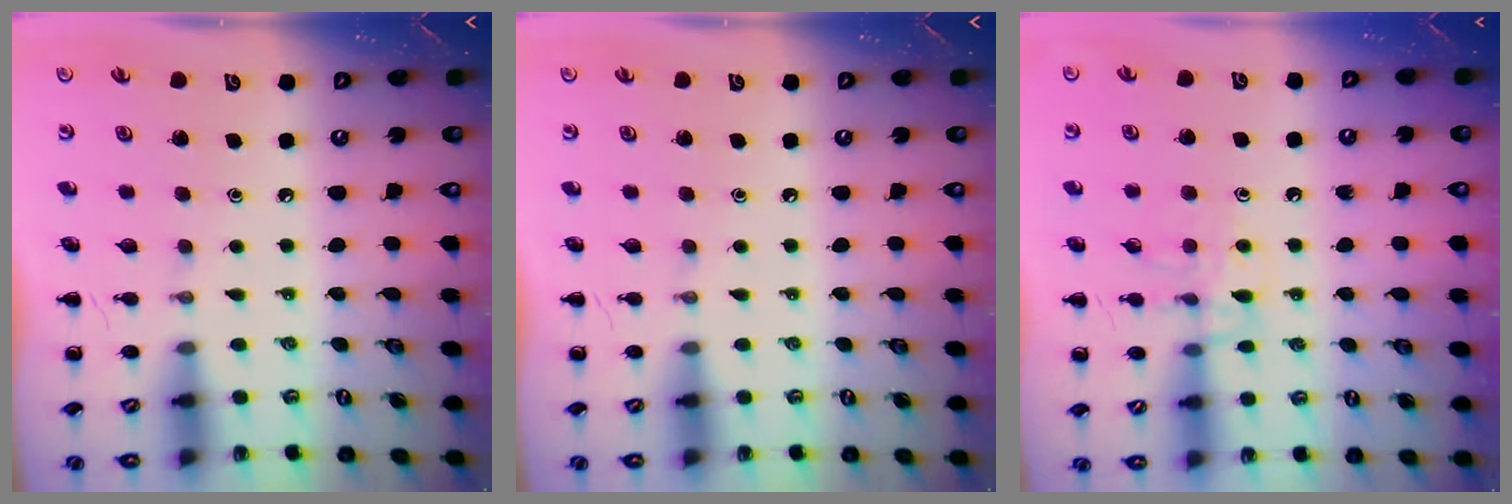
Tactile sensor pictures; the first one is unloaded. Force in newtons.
{"total": 0.0}
{"total": 9.2, "press": 9.1, "slide": 0.8}